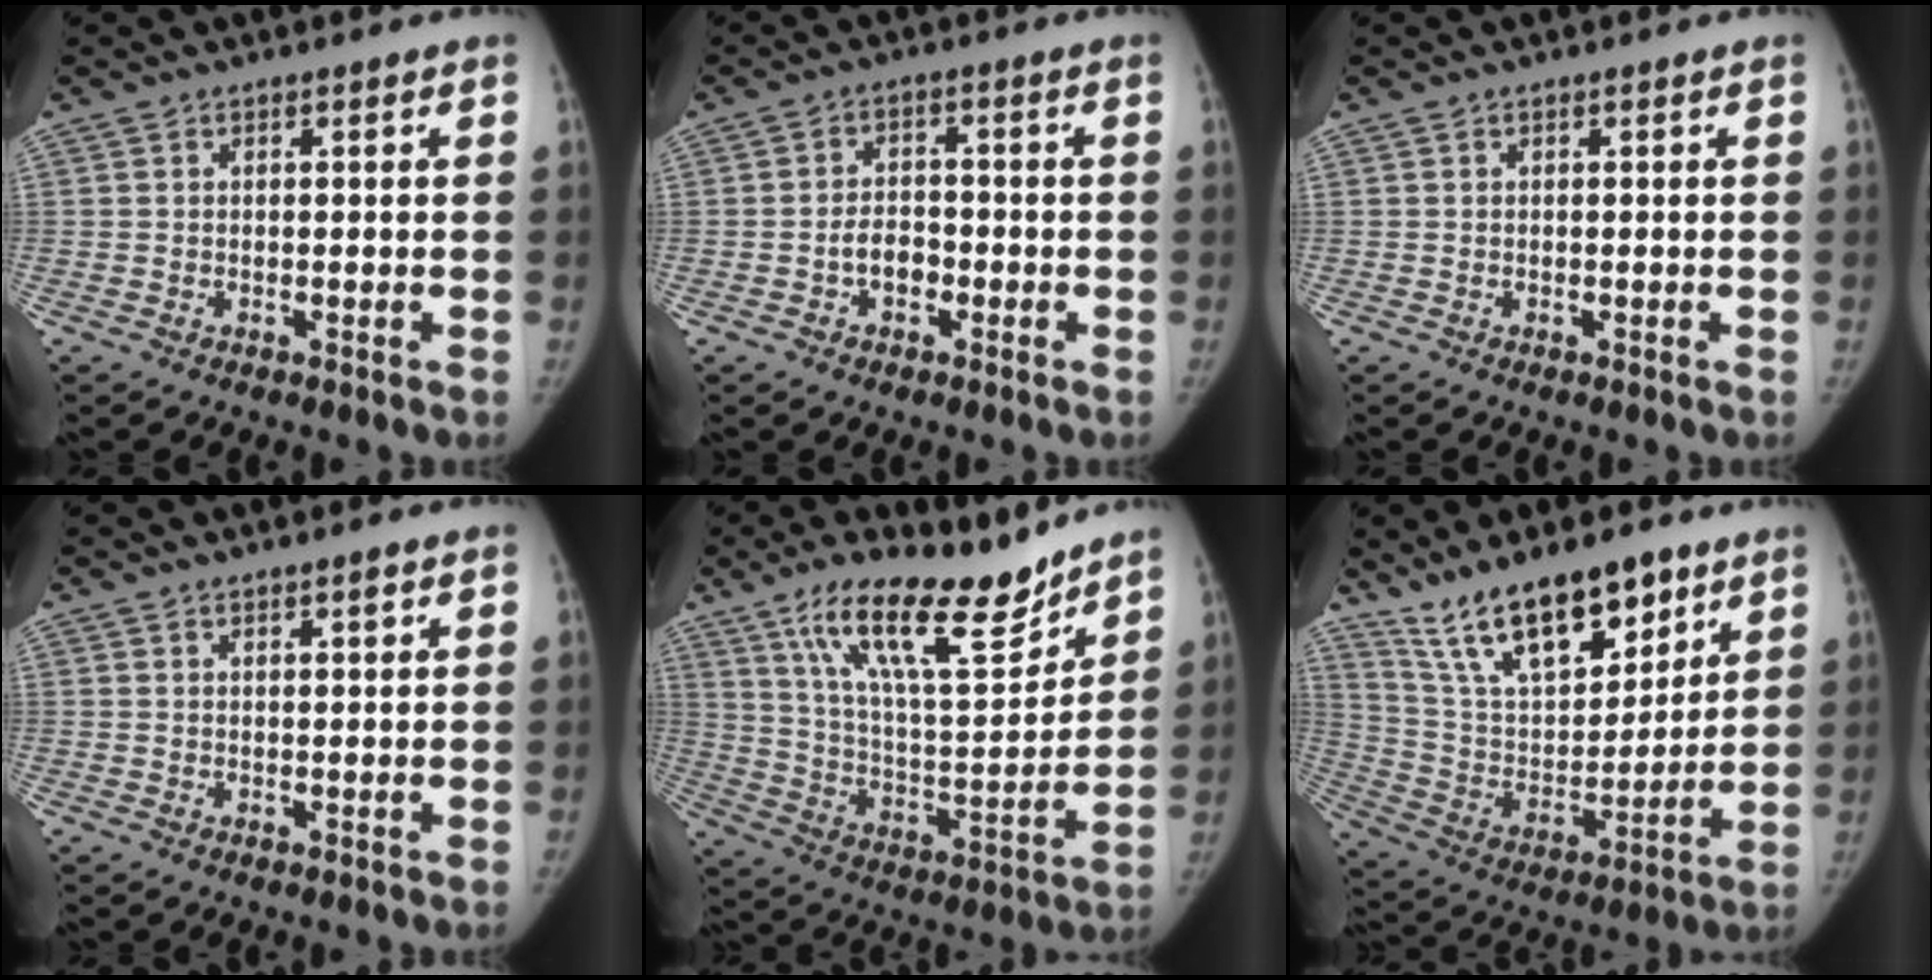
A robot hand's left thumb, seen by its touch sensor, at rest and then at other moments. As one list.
[{"total": 4.6, "force": [-1.6, 3.1, 2.9], "torque": [-0.035, 0.018, -0.033]}, {"total": 0.0}, {"total": 1.4, "force": [0.9, 0.3, 1.0], "torque": [-0.013, -0.005, 0.016]}, {"total": 20.4, "force": [14.7, 5.9, 12.8], "torque": [-0.182, -0.080, 0.257]}, {"total": 19.6, "force": [13.6, 8.0, 11.7], "torque": [-0.155, -0.067, 0.251]}]